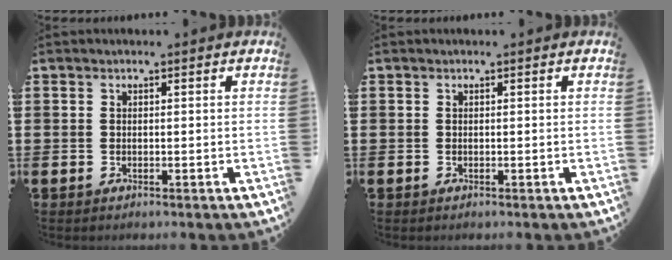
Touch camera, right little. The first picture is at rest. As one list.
[{"total": 0.0}]